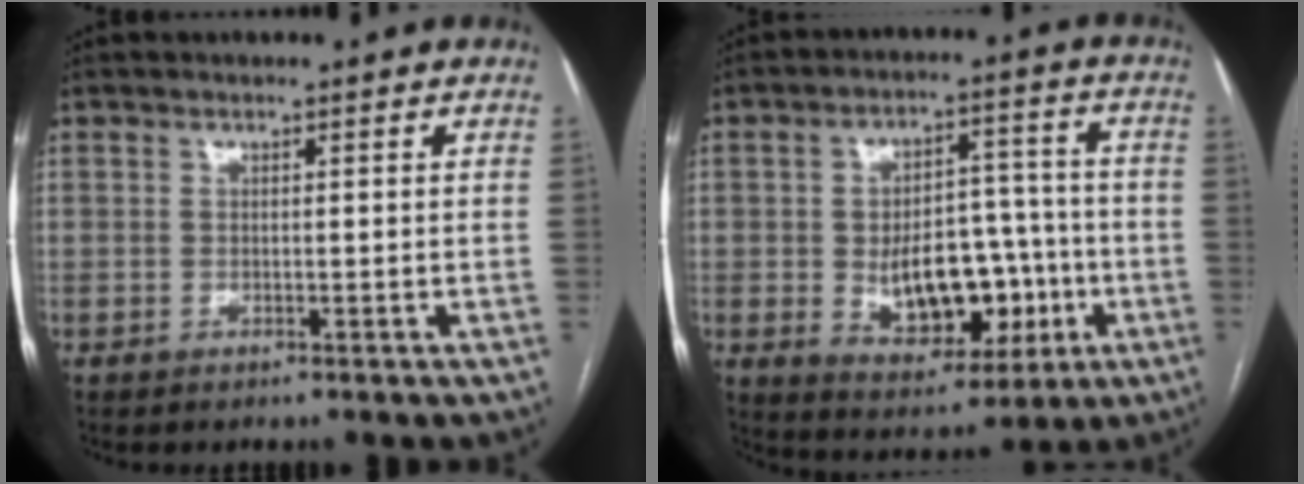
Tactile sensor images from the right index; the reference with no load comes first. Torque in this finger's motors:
{"motor_torque": [0.42, -0.18, 0.44, 0.12]}